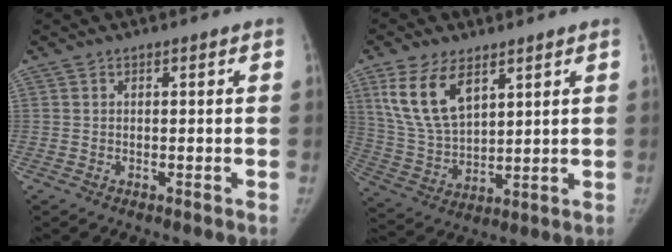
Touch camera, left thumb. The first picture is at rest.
{"total": 12.9, "force": [6.7, 6.7, 8.8], "torque": [-0.160, -0.025, 0.145]}